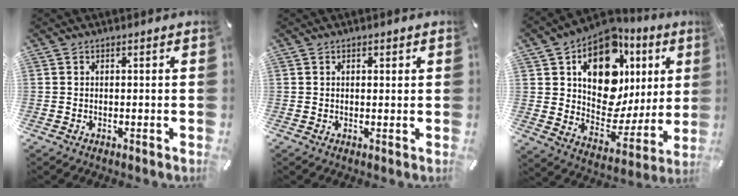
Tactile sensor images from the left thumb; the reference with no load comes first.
{"total": 1.0, "force": [0.4, 0.7, 0.7], "torque": [-0.013, 0.005, 0.006]}
{"total": 17.9, "force": [8.0, 11.9, 10.8], "torque": [-0.158, -0.056, 0.139]}